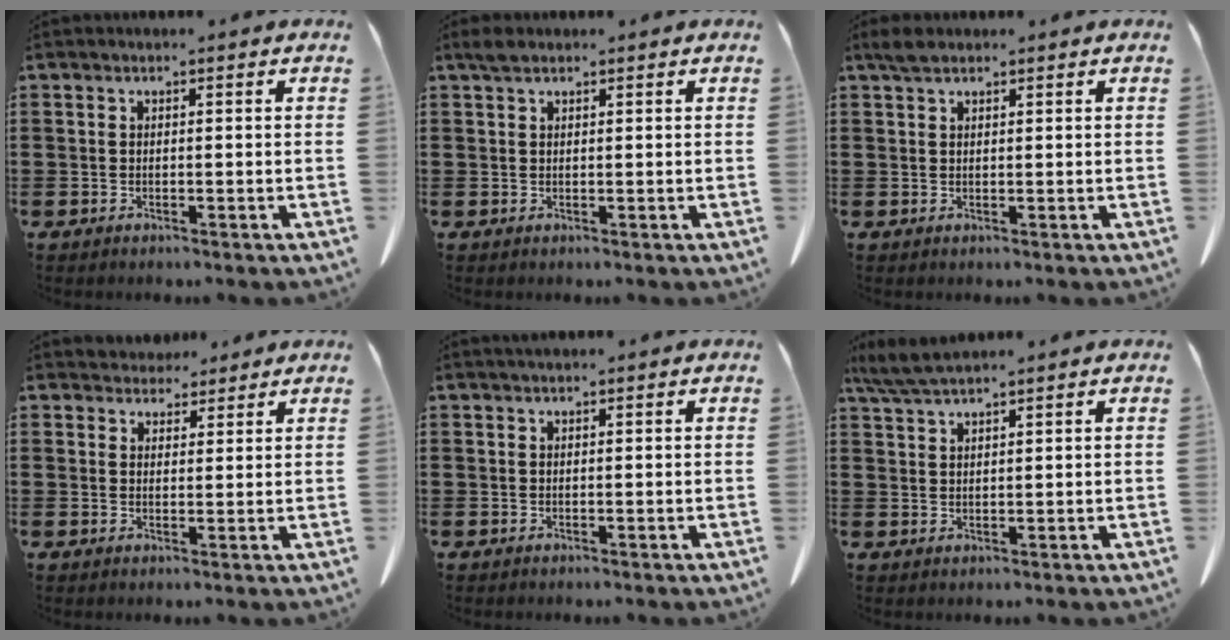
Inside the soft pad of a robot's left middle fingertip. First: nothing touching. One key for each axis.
{"total": 1.5, "fx": 1.2, "fy": 0.6, "fz": 0.8, "tx": -0.020, "ty": 0.002, "tz": 0.022}
{"total": 2.0, "fx": 1.5, "fy": 0.7, "fz": 1.0, "tx": -0.025, "ty": 0.004, "tz": 0.029}
{"total": 3.5, "fx": 3.2, "fy": 1.4, "fz": 0.1, "tx": -0.005, "ty": -0.007, "tz": 0.061}
{"total": 0.6, "fx": 0.4, "fy": 0.1, "fz": 0.3, "tx": -0.007, "ty": 0.000, "tz": 0.008}
{"total": 4.2, "fx": 3.5, "fy": 0.3, "fz": 2.3, "tx": -0.053, "ty": -0.005, "tz": 0.067}